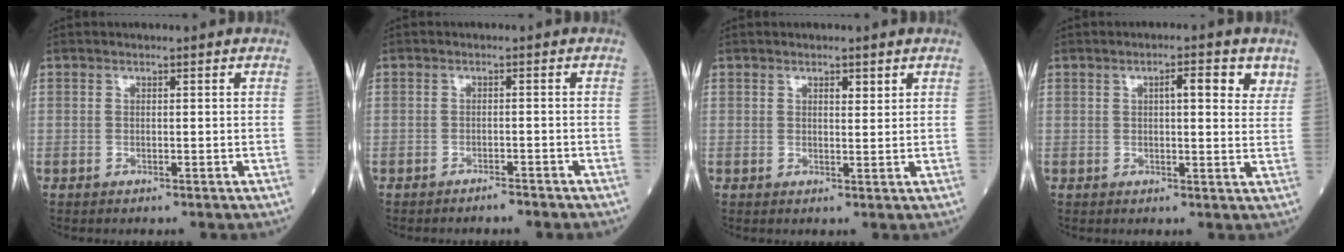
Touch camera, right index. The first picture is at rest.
{"total": 1.9, "force": [-1.7, 0.2, 0.8], "torque": [-0.014, -0.002, -0.022]}
{"total": 1.5, "force": [1.0, 0.4, 1.0], "torque": [-0.017, -0.002, 0.016]}
{"total": 5.3, "force": [2.6, 1.3, 4.4], "torque": [-0.058, 0.005, 0.031]}